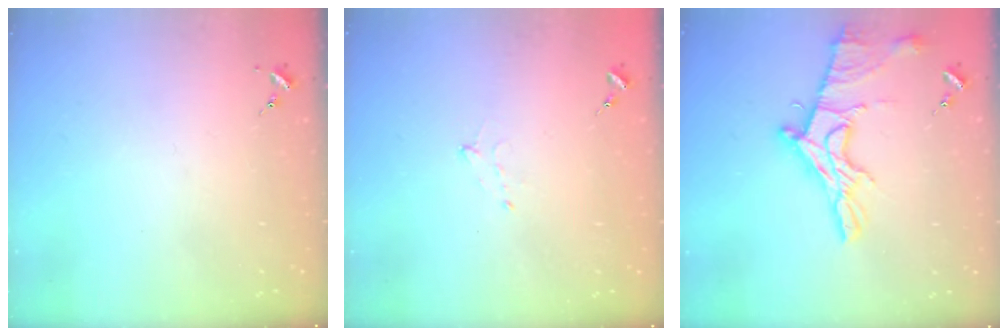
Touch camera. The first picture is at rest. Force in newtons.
{"total": 5.5, "press": 5.5, "slide": 0.7}
{"total": 15.5, "press": 15.5, "slide": 1.1}